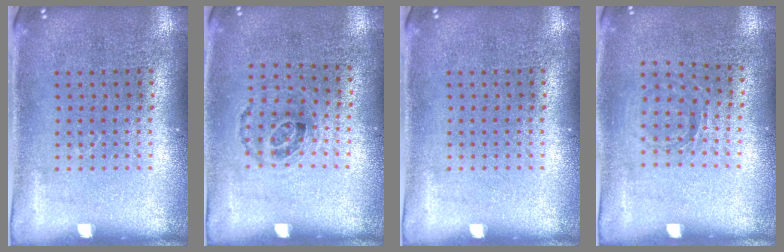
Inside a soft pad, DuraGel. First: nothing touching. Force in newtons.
{"total": 0.9, "press": 0.7, "slide": 0.6}
{"total": 0.0}
{"total": 0.9, "press": 0.8, "slide": 0.3}